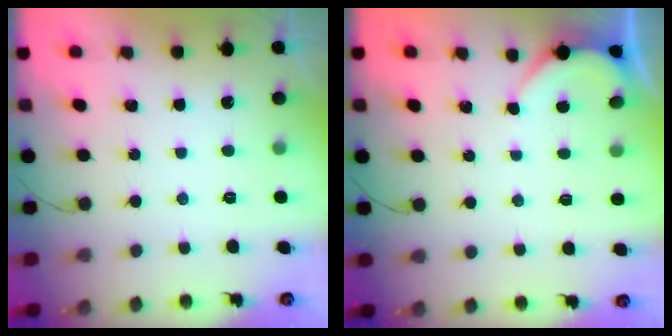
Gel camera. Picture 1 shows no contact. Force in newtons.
{"total": 2.7, "press": 2.6, "slide": 0.4}